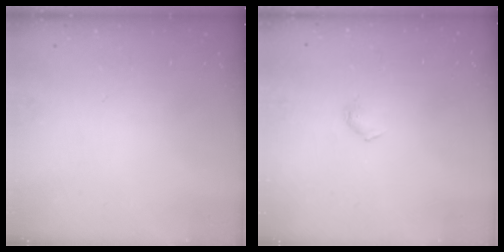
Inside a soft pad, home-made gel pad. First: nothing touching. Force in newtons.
{"total": 4.2, "press": 4.1, "slide": 0.8}